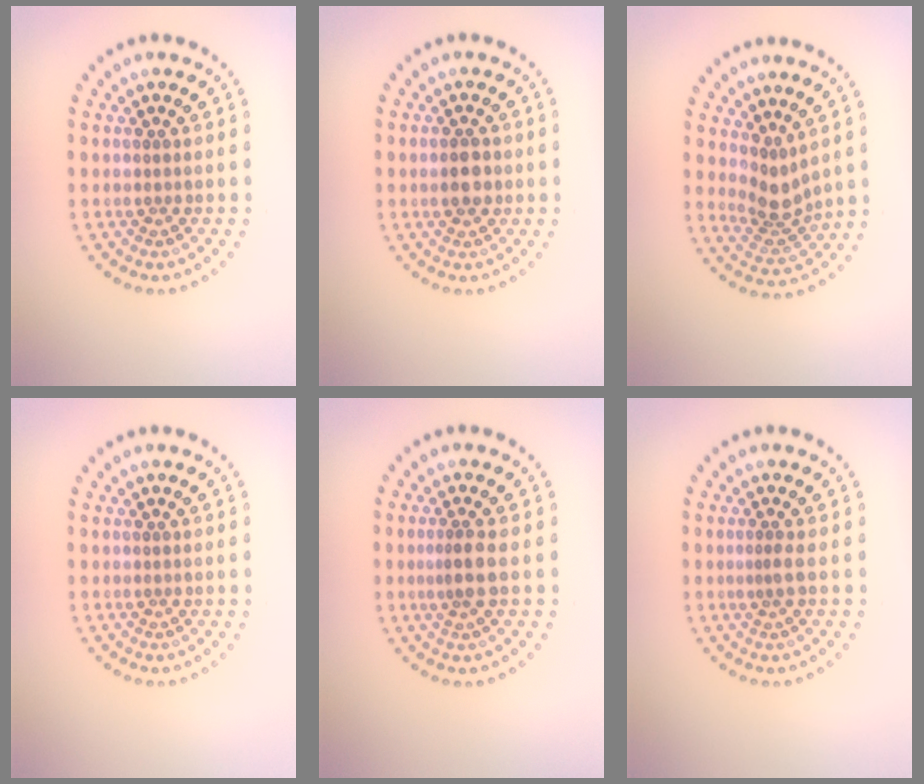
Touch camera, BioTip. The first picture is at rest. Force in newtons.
{"total": 2.6, "press": 2.6, "slide": 0.1}
{"total": 2.9, "press": 2.1, "slide": 2.0}
{"total": 0.0}
{"total": 2.1, "press": 1.7, "slide": 1.3}
{"total": 0.8, "press": 0.5, "slide": 0.7}